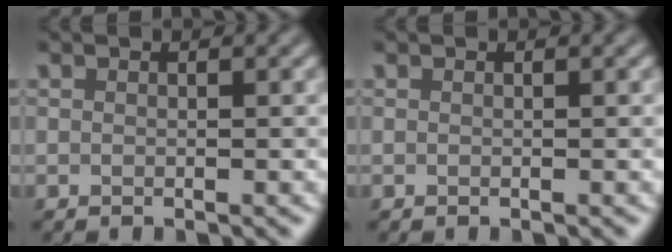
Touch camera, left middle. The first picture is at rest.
{"total": 0.0}